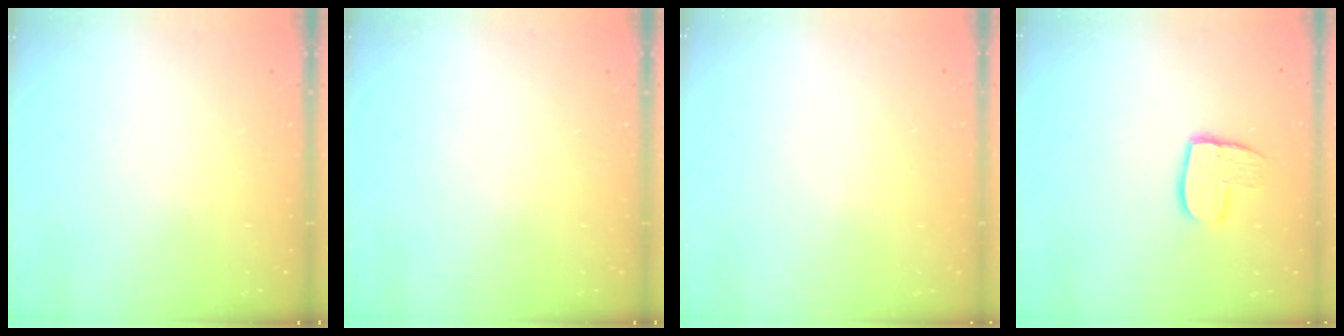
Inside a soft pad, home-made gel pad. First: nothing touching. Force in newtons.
{"total": 0.0}
{"total": 0.0}
{"total": 9.2, "press": 9.2, "slide": 0.6}